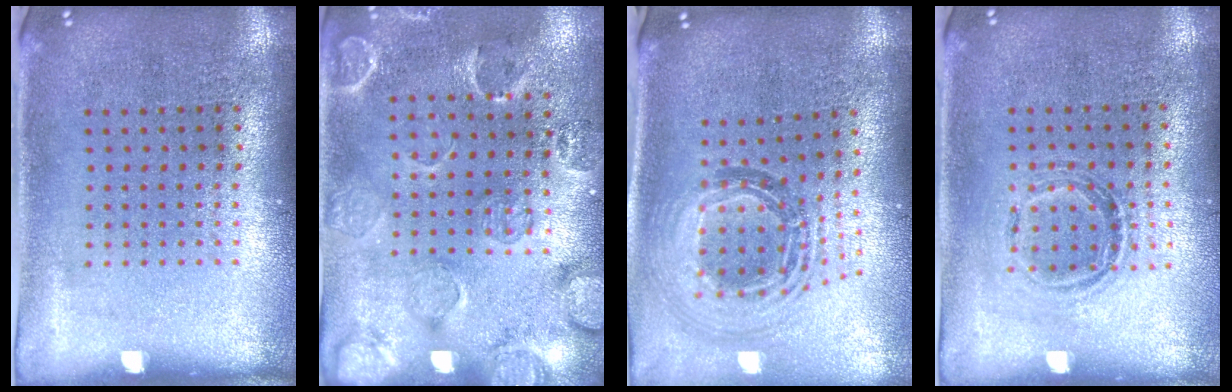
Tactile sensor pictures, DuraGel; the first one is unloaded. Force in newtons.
{"total": 2.7, "press": 1.8, "slide": 2.0}
{"total": 1.3, "press": 1.2, "slide": 0.6}
{"total": 1.1, "press": 1.0, "slide": 0.4}